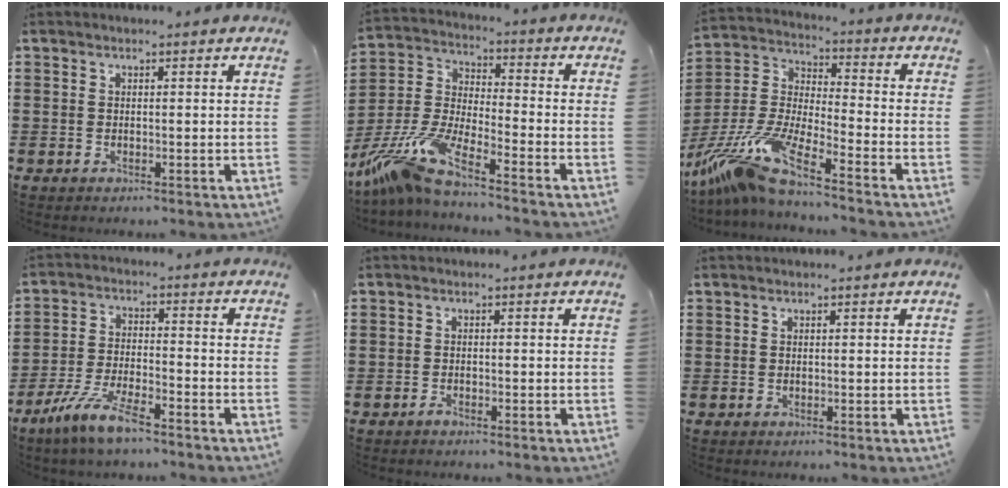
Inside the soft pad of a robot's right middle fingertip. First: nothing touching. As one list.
[{"total": 10.0, "force": [-8.4, 0.6, 5.4], "torque": [-0.140, -0.006, -0.175]}, {"total": 12.0, "force": [-9.7, 0.8, 6.9], "torque": [-0.166, -0.003, -0.200]}, {"total": 7.6, "force": [-6.0, 1.0, 4.6], "torque": [-0.114, -0.011, -0.119]}, {"total": 1.1, "force": [-1.0, 0.4, 0.3], "torque": [-0.008, -0.001, -0.020]}, {"total": 0.0}]